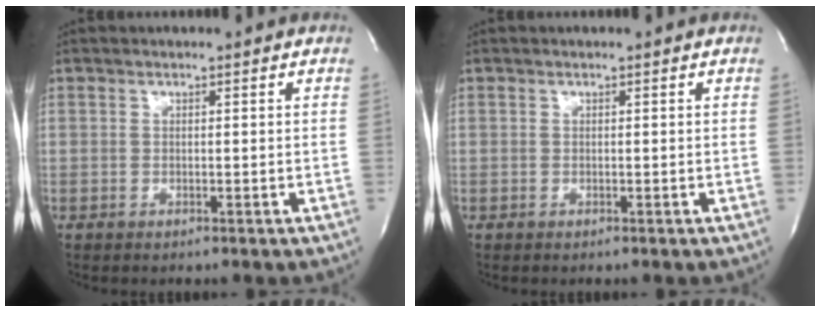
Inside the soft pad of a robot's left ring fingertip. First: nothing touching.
{"total": 0.0}